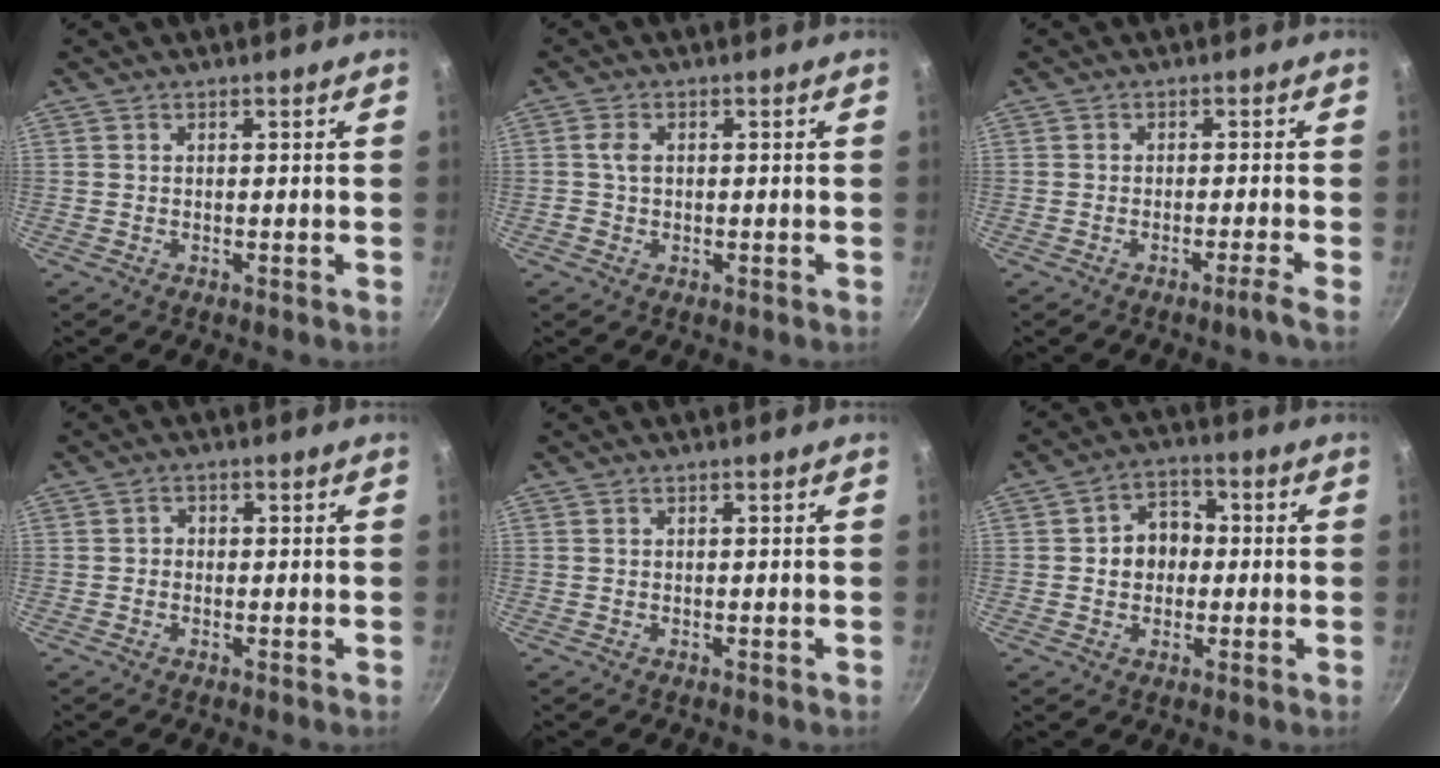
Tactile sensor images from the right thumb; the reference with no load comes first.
{"total": 2.2, "force": [0.1, 1.7, 1.4], "torque": [-0.021, 0.003, -0.002]}
{"total": 2.0, "force": [-1.4, -0.7, 1.3], "torque": [-0.032, 0.006, -0.029]}
{"total": 1.4, "force": [-0.2, 1.2, 0.6], "torque": [0.002, 0.005, -0.009]}
{"total": 0.0}
{"total": 7.5, "force": [0.2, 5.9, 4.6], "torque": [-0.042, 0.018, -0.004]}